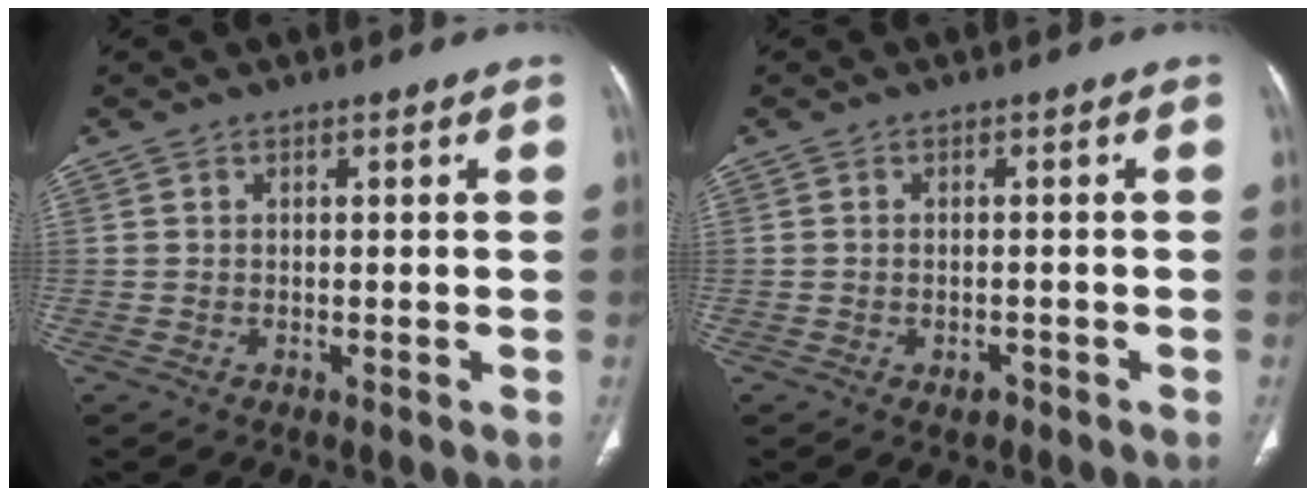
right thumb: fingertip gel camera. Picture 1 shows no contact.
{"total": 1.7, "force": [-0.9, 1.0, 0.9], "torque": [-0.013, 0.007, -0.010]}